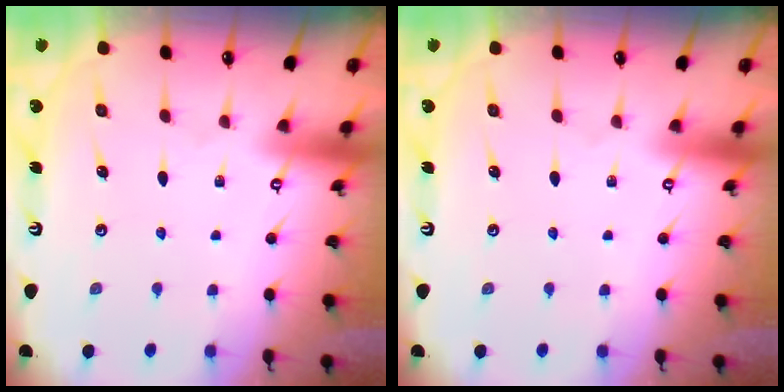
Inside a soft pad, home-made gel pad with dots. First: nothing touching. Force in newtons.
{"total": 0.0}